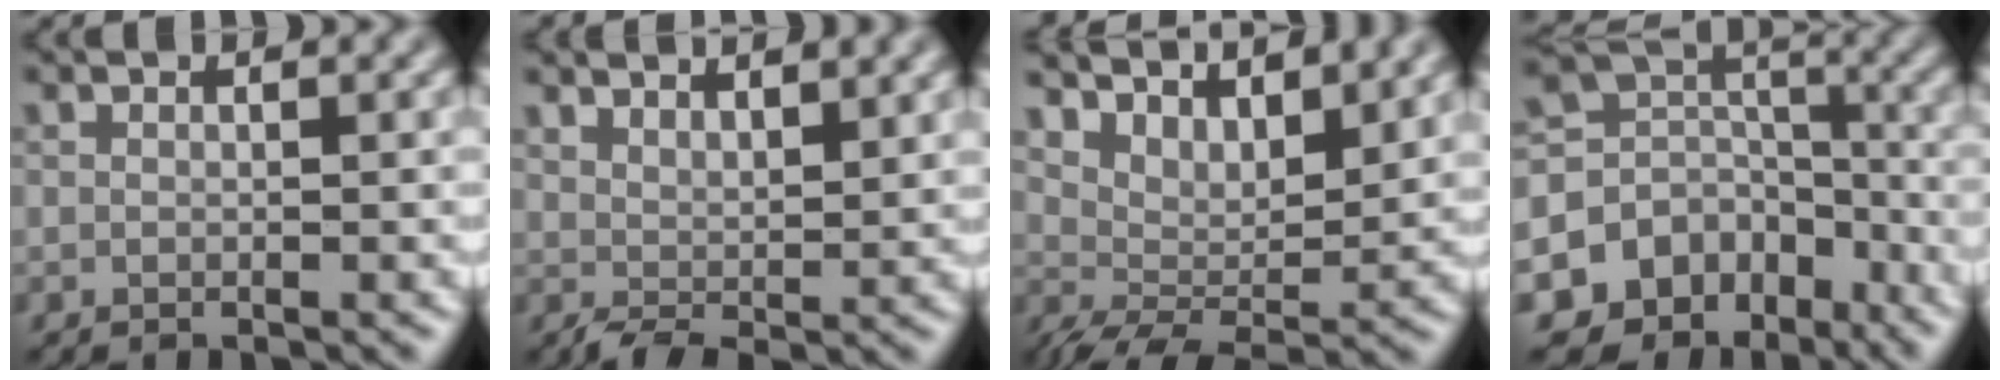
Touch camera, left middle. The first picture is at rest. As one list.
[{"total": 2.9, "force": [2.2, 1.0, 1.7], "torque": [-0.034, -0.001, 0.043]}, {"total": 7.4, "force": [5.9, 2.1, 3.9], "torque": [-0.082, 0.001, 0.092]}, {"total": 9.1, "force": [-5.0, 6.8, 3.5], "torque": [-0.066, 0.007, -0.083]}]